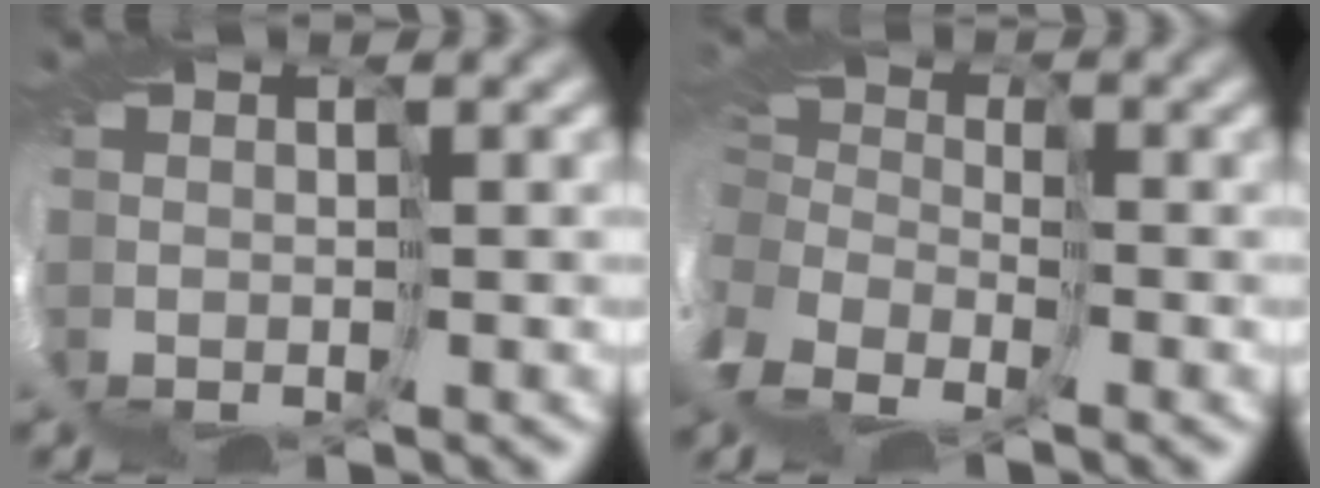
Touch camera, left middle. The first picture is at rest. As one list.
[{"total": 8.9, "force": [-5.3, 6.2, 3.7], "torque": [-0.114, -0.022, -0.068]}]